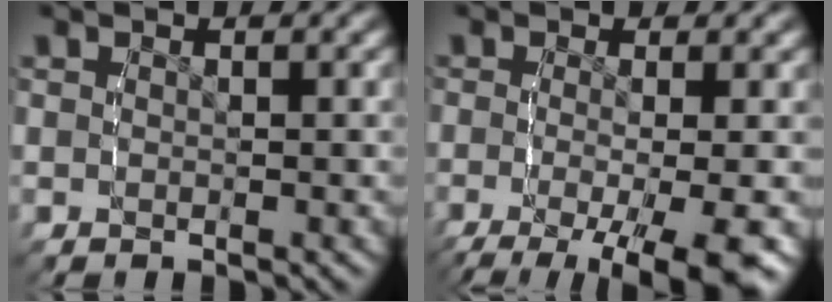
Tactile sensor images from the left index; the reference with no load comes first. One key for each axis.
{"total": 10.1, "fx": -6.5, "fy": 3.6, "fz": 6.9, "tx": -0.111, "ty": -0.052, "tz": -0.073}